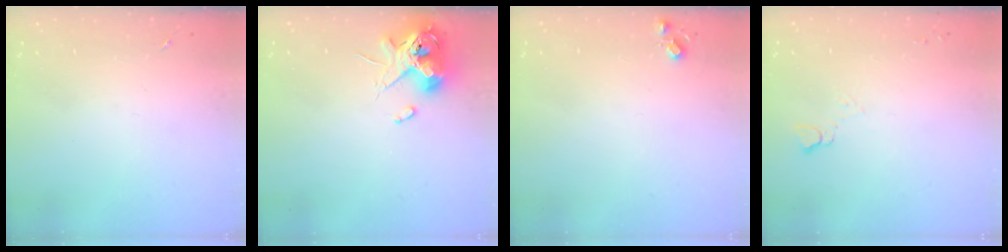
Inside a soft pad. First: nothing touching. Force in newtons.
{"total": 12.6, "press": 12.5, "slide": 2.0}
{"total": 5.1, "press": 5.1, "slide": 0.7}
{"total": 3.8, "press": 3.7, "slide": 0.5}